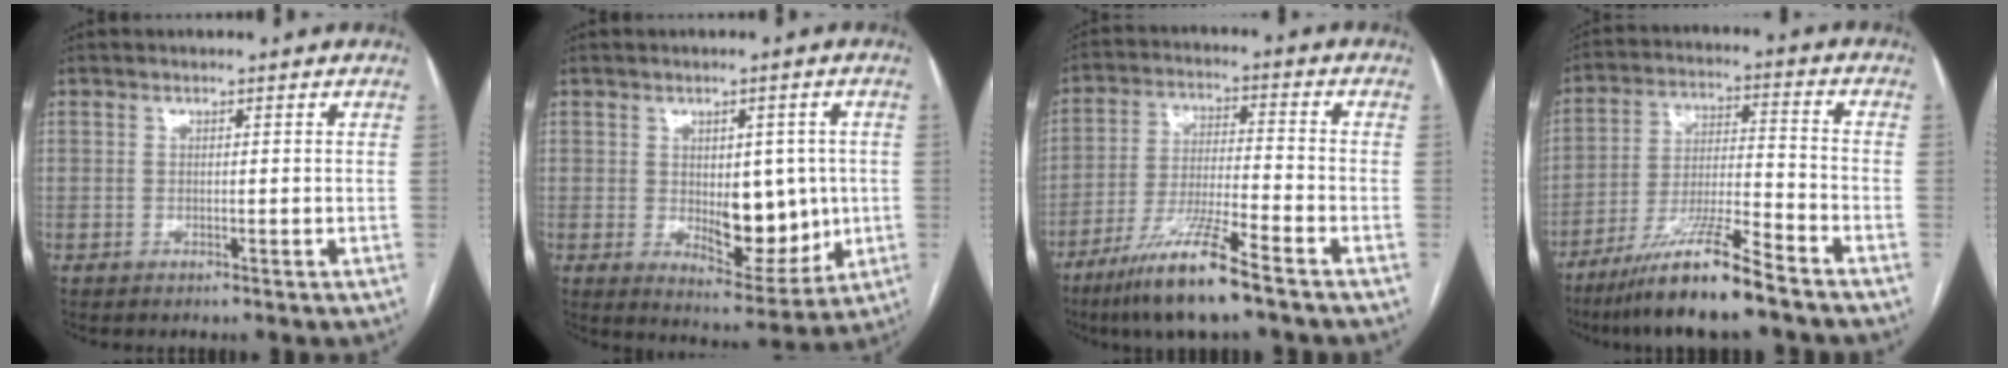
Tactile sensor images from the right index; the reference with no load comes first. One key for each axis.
{"total": 9.4, "fx": -0.3, "fy": 4.8, "fz": 8.1, "tx": -0.102, "ty": -0.001, "tz": 0.011}
{"total": 11.7, "fx": -8.0, "fy": 0.2, "fz": 8.6, "tx": -0.169, "ty": -0.031, "tz": -0.152}
{"total": 12.2, "fx": -9.4, "fy": -0.1, "fz": 7.9, "tx": -0.145, "ty": -0.020, "tz": -0.172}